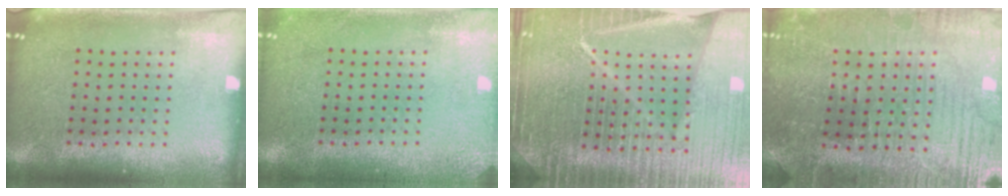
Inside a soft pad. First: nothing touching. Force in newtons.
{"total": 1.7, "press": 1.7, "slide": 0.2}
{"total": 7.0, "press": 6.0, "slide": 3.7}
{"total": 1.8, "press": 1.8, "slide": 0.3}